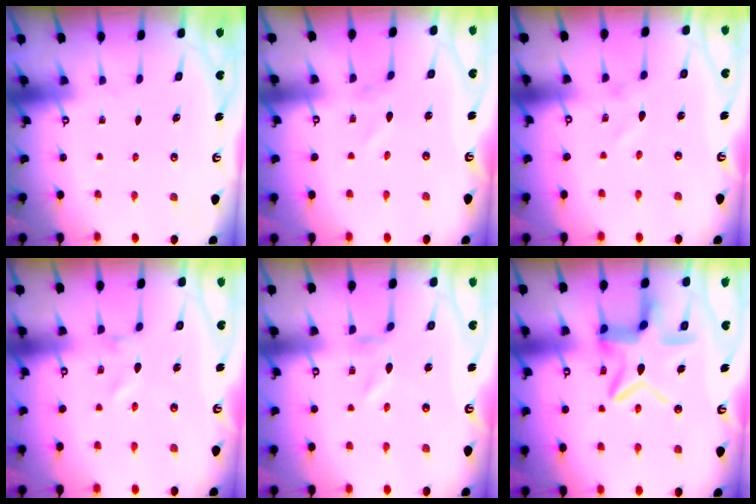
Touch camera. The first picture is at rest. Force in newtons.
{"total": 0.7, "press": 0.6, "slide": 0.3}
{"total": 1.1, "press": 1.1, "slide": 0.1}
{"total": 0.0}
{"total": 0.6, "press": 0.6, "slide": 0.2}
{"total": 15.3, "press": 15.2, "slide": 1.5}